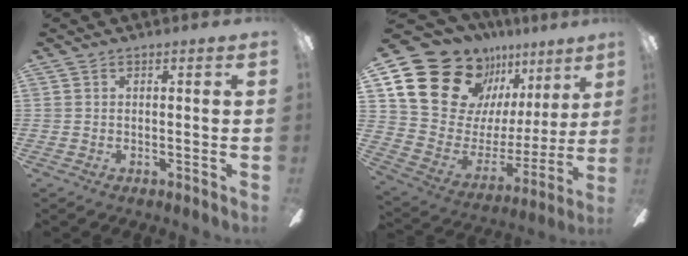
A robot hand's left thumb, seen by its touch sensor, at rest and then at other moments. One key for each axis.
{"total": 23.3, "fx": 15.3, "fy": 14.3, "fz": 10.3, "tx": -0.186, "ty": -0.098, "tz": 0.295}